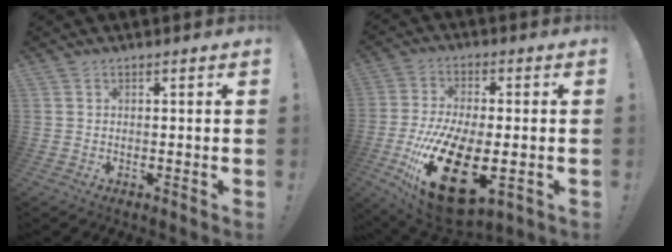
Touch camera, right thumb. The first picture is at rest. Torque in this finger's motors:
{"motor_torque": [2.35, 2.66, 2.07, -0.70, 0.83]}